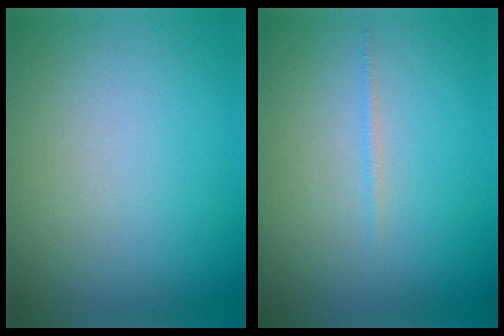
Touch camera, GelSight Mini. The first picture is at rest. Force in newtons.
{"total": 0.6, "press": 0.6, "slide": 0.1}